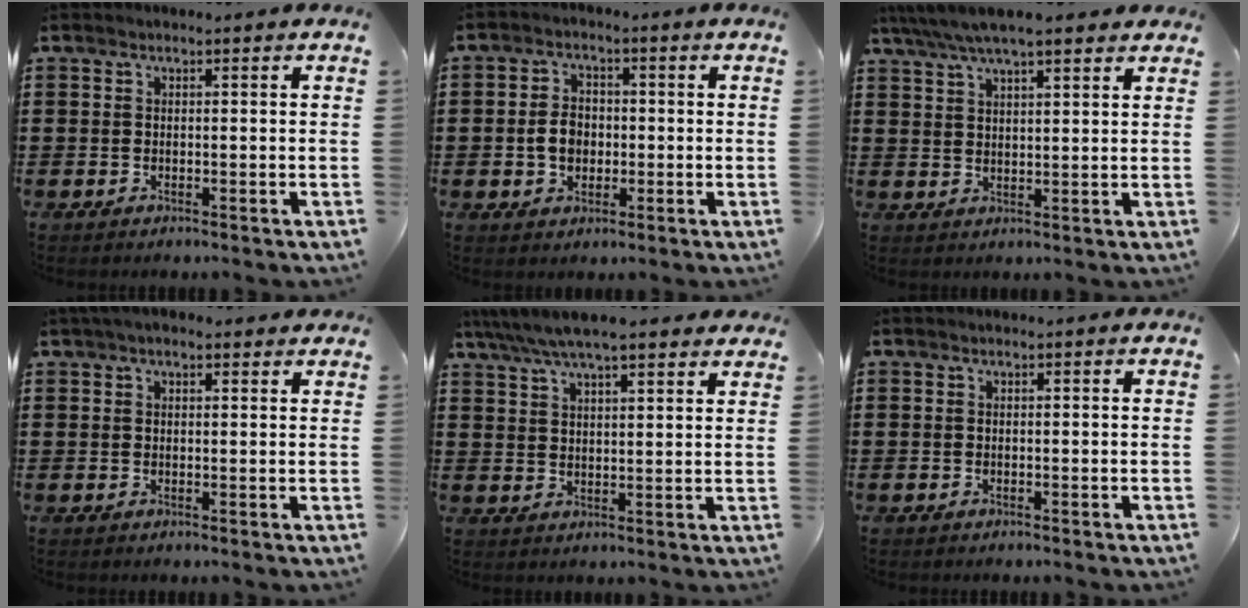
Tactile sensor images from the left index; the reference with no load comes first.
{"total": 4.5, "force": [-0.6, 3.3, 2.9], "torque": [-0.068, 0.006, -0.016]}
{"total": 5.5, "force": [4.5, 1.2, 3.0], "torque": [-0.068, -0.006, 0.081]}
{"total": 2.7, "force": [2.0, 1.1, 1.4], "torque": [-0.033, 0.006, 0.037]}
{"total": 6.3, "force": [5.4, 1.3, 3.0], "torque": [-0.073, -0.011, 0.095]}
{"total": 0.0}